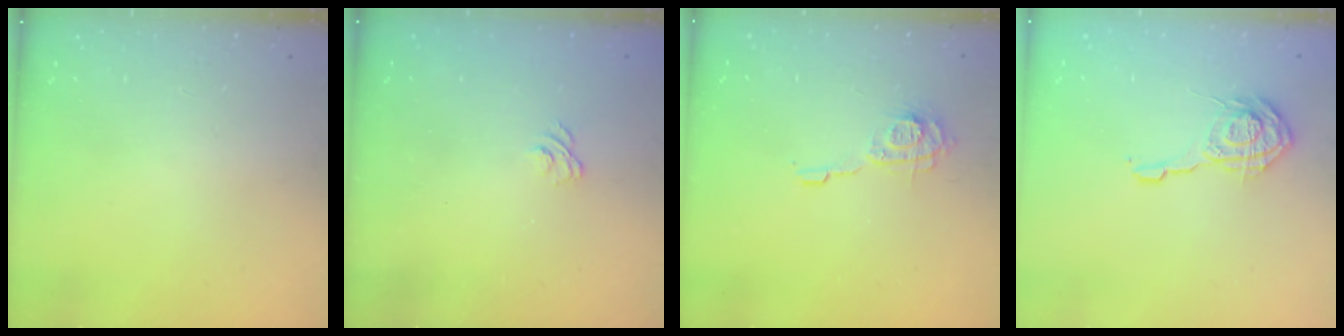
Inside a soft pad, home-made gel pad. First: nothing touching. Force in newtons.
{"total": 1.5, "press": 0.9, "slide": 1.2}
{"total": 8.3, "press": 8.2, "slide": 0.6}
{"total": 9.9, "press": 9.9, "slide": 0.5}